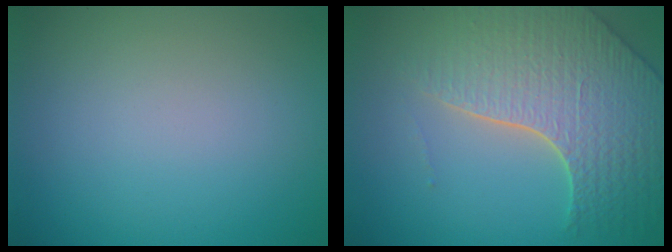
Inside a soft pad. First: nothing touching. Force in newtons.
{"total": 6.6, "press": 5.3, "slide": 3.8}